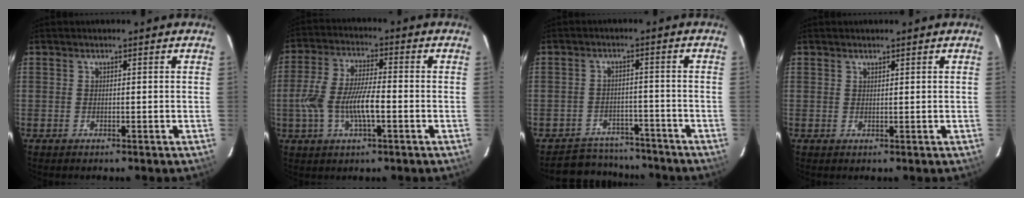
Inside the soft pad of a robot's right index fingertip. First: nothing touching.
{"total": 10.7, "force": [-2.6, 3.3, 9.8], "torque": [-0.202, -0.001, -0.049]}
{"total": 9.7, "force": [-8.5, 4.6, 1.0], "torque": [-0.034, 0.028, -0.108]}
{"total": 0.7, "force": [0.6, 0.1, 0.2], "torque": [-0.004, 0.000, 0.012]}